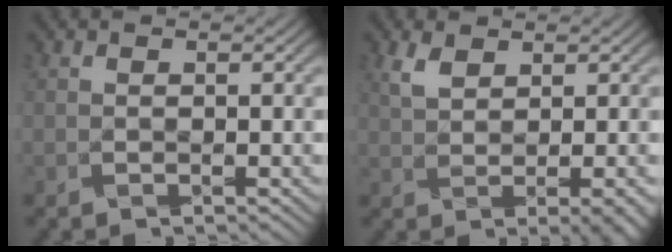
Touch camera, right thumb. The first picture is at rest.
{"total": 3.5, "force": [1.5, 1.2, 2.9], "torque": [-0.063, 0.007, 0.030]}